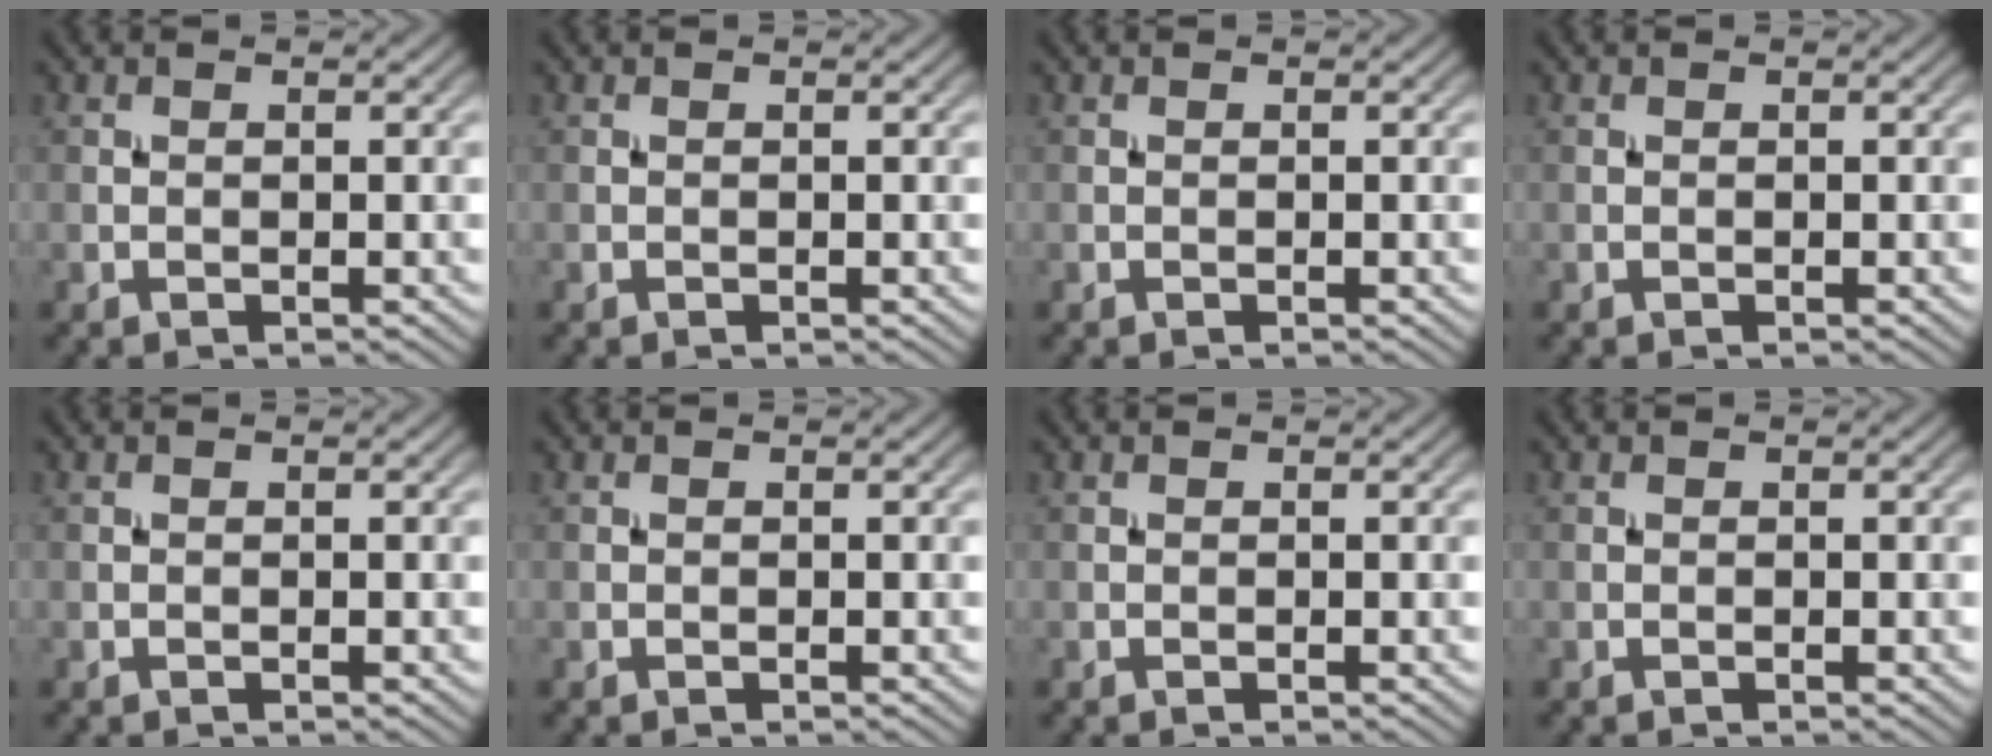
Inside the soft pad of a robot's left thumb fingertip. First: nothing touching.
{"total": 0.0}
{"total": 0.0}
{"total": 0.0}
{"total": 0.0}
{"total": 0.0}
{"total": 0.0}
{"total": 0.0}